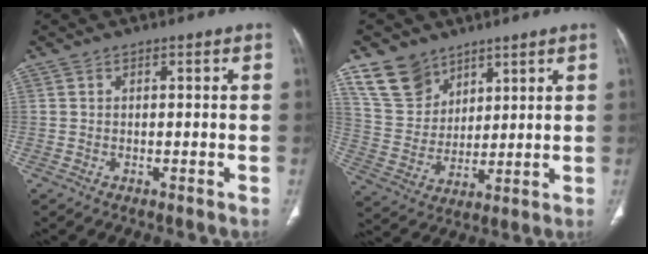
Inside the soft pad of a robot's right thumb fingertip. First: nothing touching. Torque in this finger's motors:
{"motor_torque": [0.23, 0.38, 0.13, 0.04, 0.03]}